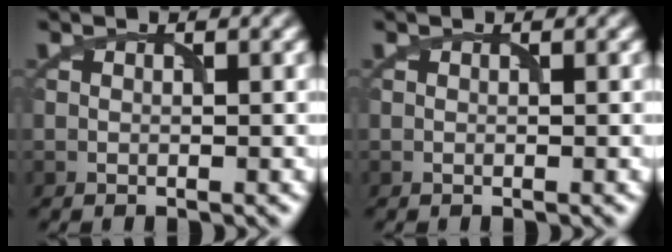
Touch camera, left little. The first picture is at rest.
{"total": 0.0}